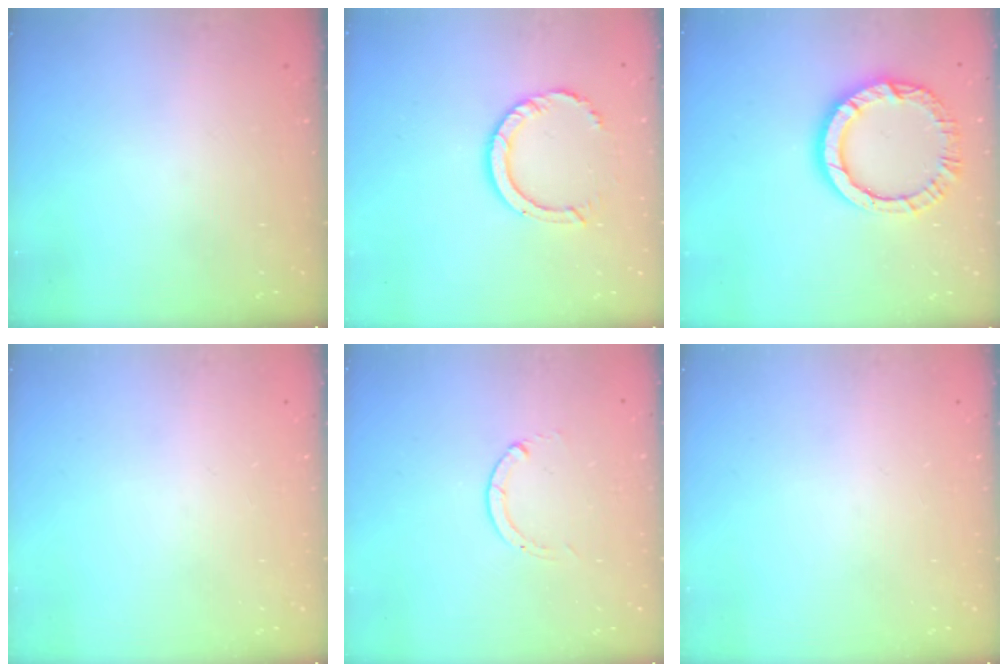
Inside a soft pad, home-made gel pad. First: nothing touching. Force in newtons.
{"total": 8.3, "press": 8.2, "slide": 0.6}
{"total": 11.7, "press": 11.7, "slide": 1.2}
{"total": 0.0}
{"total": 0.0}
{"total": 0.0}